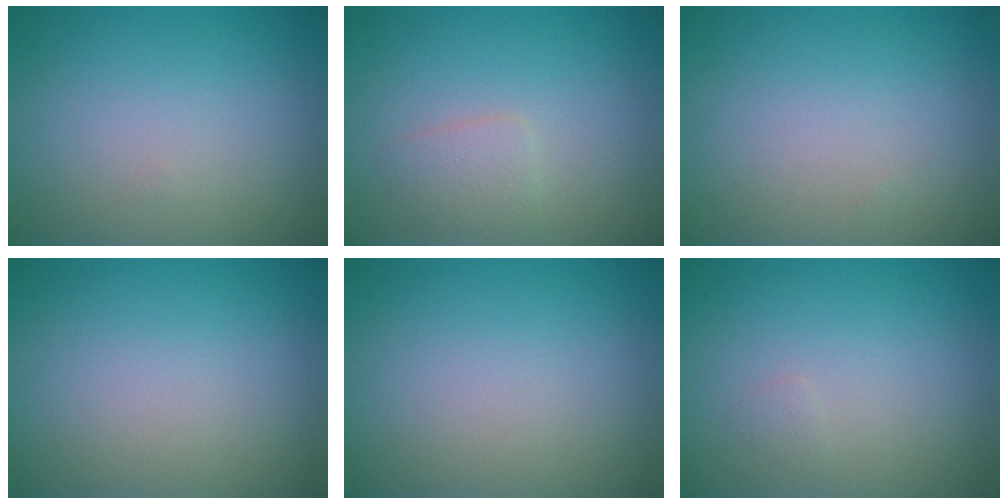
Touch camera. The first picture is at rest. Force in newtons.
{"total": 1.5, "press": 1.5, "slide": 0.1}
{"total": 0.0}
{"total": 0.0}
{"total": 0.0}
{"total": 0.5, "press": 0.5, "slide": 0.0}